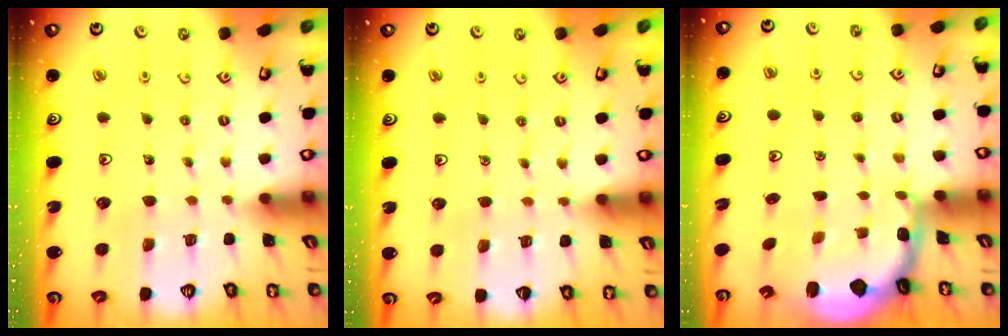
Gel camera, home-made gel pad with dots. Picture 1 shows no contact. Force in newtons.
{"total": 3.1, "press": 3.0, "slide": 0.4}
{"total": 2.4, "press": 1.1, "slide": 2.1}